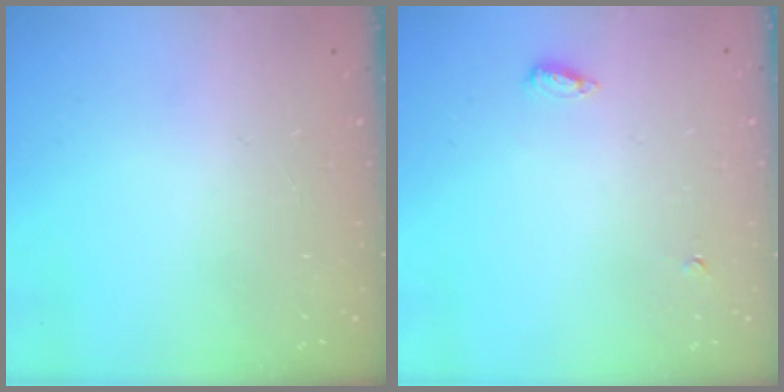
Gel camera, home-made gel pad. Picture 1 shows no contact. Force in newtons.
{"total": 8.9, "press": 6.0, "slide": 6.5}